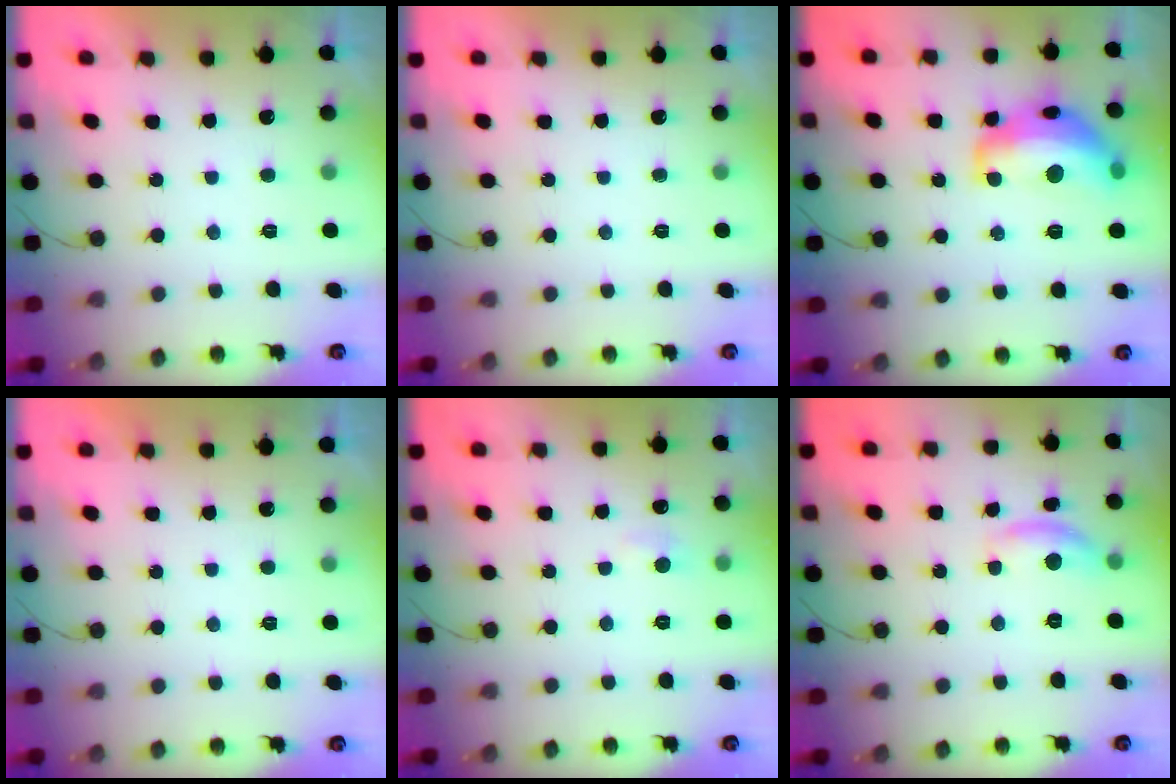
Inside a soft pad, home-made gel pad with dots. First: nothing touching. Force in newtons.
{"total": 0.0}
{"total": 16.0, "press": 16.0, "slide": 0.9}
{"total": 0.0}
{"total": 5.2, "press": 5.2, "slide": 0.6}
{"total": 9.2, "press": 9.2, "slide": 0.4}